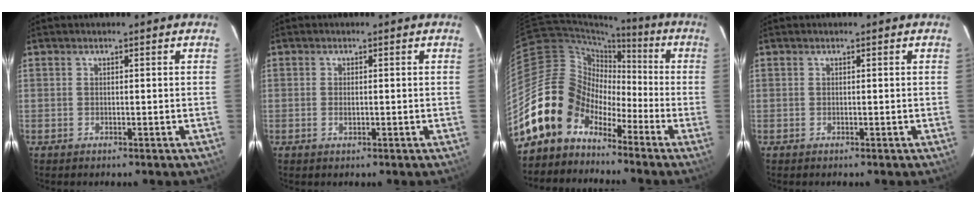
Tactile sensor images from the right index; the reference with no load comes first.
{"total": 1.3, "force": [-0.2, 0.7, 1.1], "torque": [-0.020, 0.002, -0.003]}
{"total": 14.0, "force": [-9.4, 9.9, 3.0], "torque": [-0.073, 0.038, -0.180]}
{"total": 0.0}